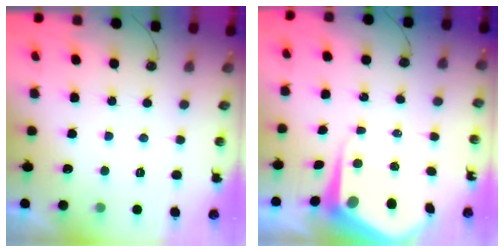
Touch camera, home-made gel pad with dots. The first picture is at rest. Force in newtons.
{"total": 8.3, "press": 8.3, "slide": 0.8}